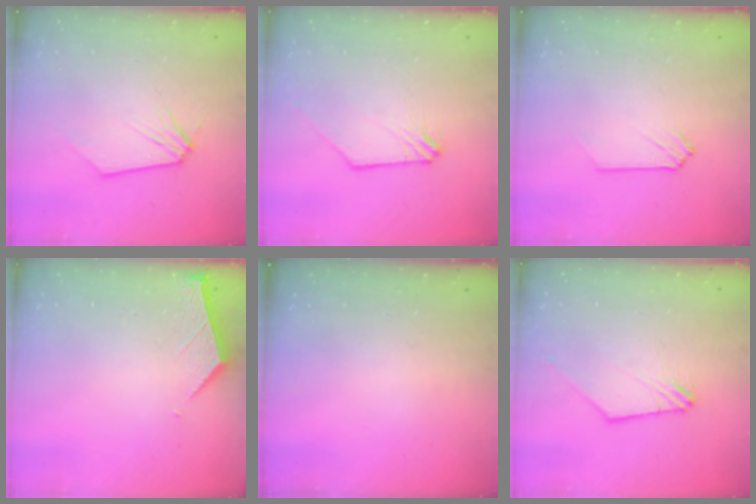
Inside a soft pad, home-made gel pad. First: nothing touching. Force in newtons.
{"total": 0.9, "press": 0.8, "slide": 0.2}
{"total": 0.0}
{"total": 2.8, "press": 2.8, "slide": 0.3}
{"total": 0.0}
{"total": 1.2, "press": 1.2, "slide": 0.2}